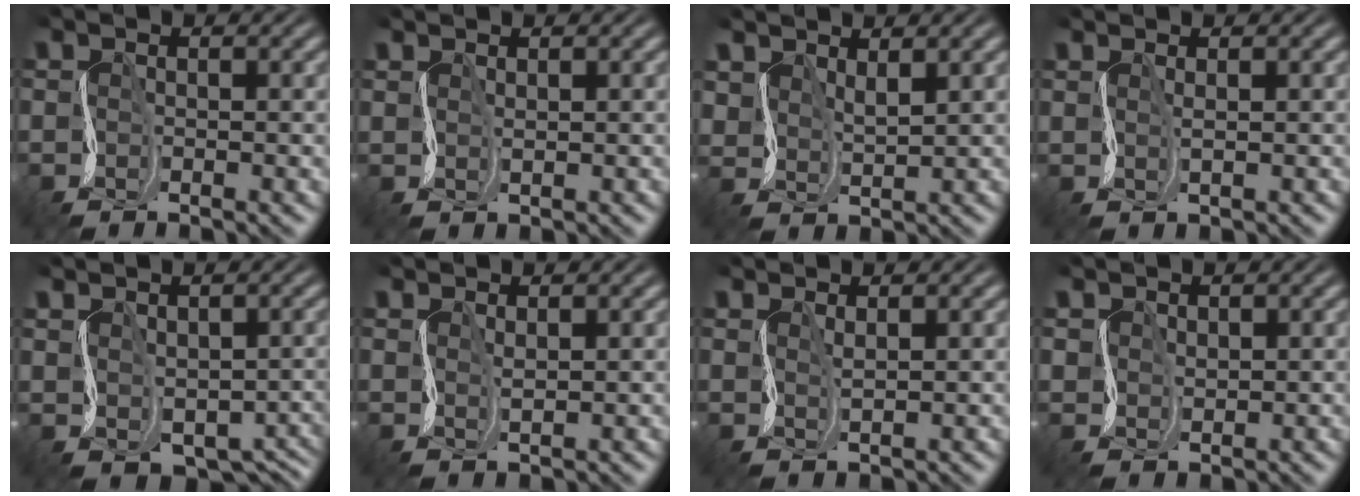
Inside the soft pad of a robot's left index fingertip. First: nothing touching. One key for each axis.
{"total": 1.1, "fx": 1.0, "fy": 0.0, "fz": -0.4, "tx": 0.007, "ty": 0.003, "tz": 0.020}
{"total": 2.4, "fx": 2.3, "fy": 0.8, "fz": 0.2, "tx": -0.016, "ty": 0.000, "tz": 0.050}
{"total": 1.1, "fx": 0.9, "fy": -0.4, "fz": -0.4, "tx": 0.005, "ty": 0.004, "tz": 0.019}
{"total": 4.2, "fx": 0.1, "fy": 3.6, "fz": 2.2, "tx": -0.029, "ty": -0.016, "tz": 0.027}
{"total": 1.3, "fx": 1.2, "fy": -0.2, "fz": -0.3, "tx": 0.001, "ty": 0.003, "tz": 0.026}
{"total": 1.4, "fx": 1.3, "fy": -0.3, "fz": -0.3, "tx": 0.001, "ty": 0.004, "tz": 0.027}
{"total": 1.7, "fx": 1.4, "fy": 0.7, "fz": -0.5, "tx": 0.006, "ty": 0.004, "tz": 0.028}